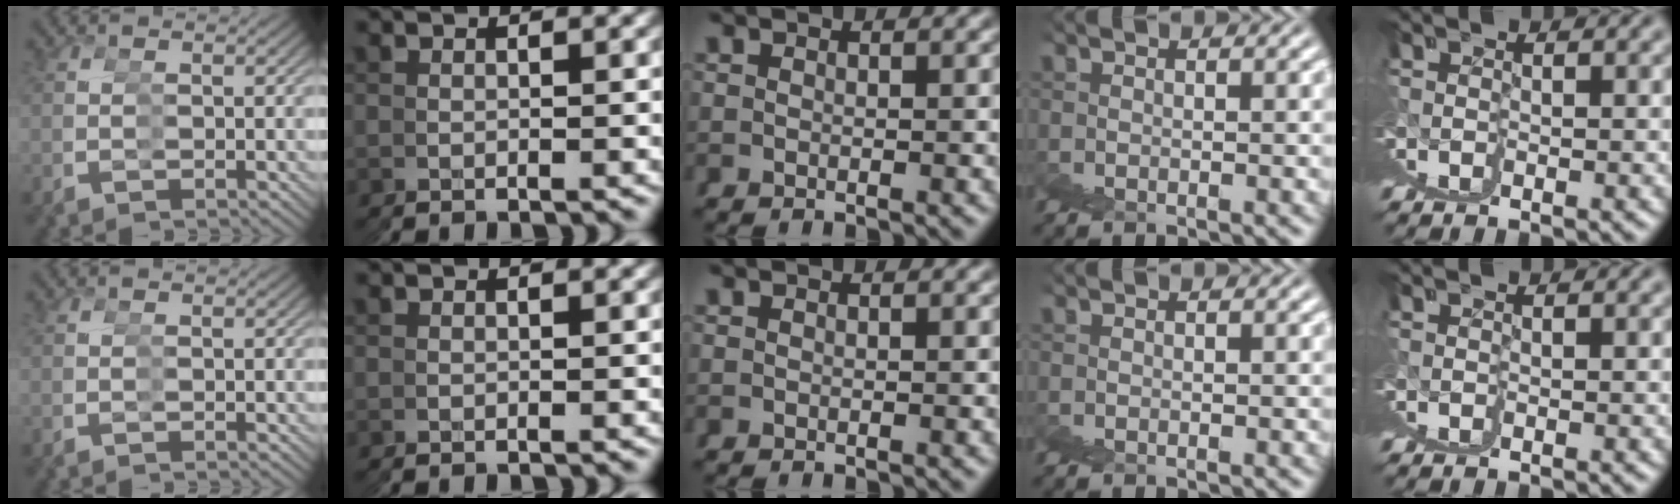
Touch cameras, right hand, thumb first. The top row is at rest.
{}